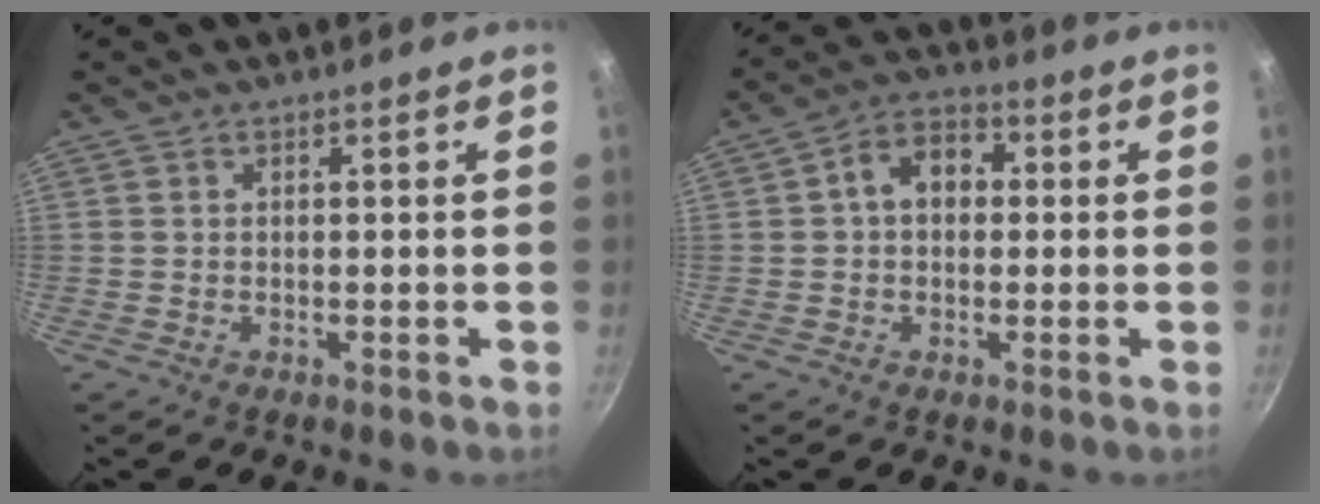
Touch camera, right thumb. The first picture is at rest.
{"total": 7.6, "force": [0.9, 5.6, 5.1], "torque": [-0.049, 0.020, 0.000]}